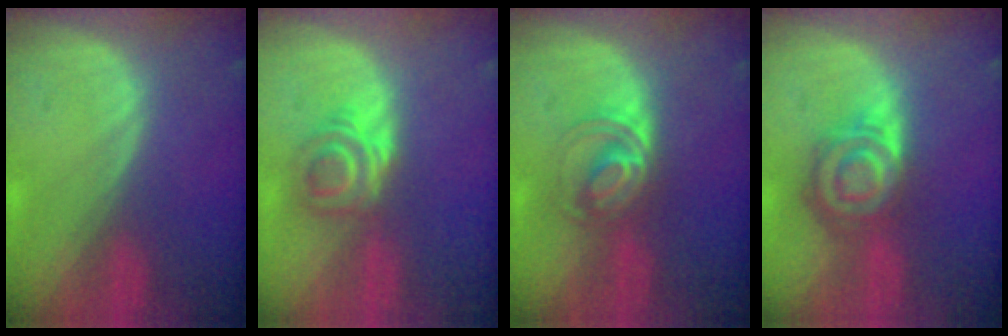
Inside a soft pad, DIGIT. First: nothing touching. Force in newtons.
{"total": 6.0, "press": 5.0, "slide": 3.3}
{"total": 5.9, "press": 5.5, "slide": 2.1}
{"total": 8.0, "press": 7.1, "slide": 3.7}